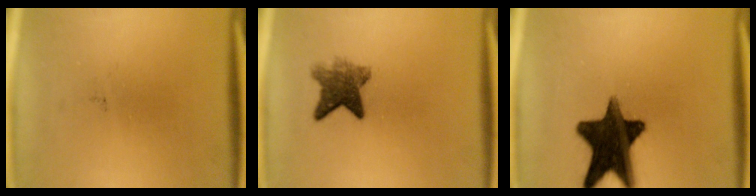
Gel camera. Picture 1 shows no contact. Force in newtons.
{"total": 5.6}
{"total": 15.7}